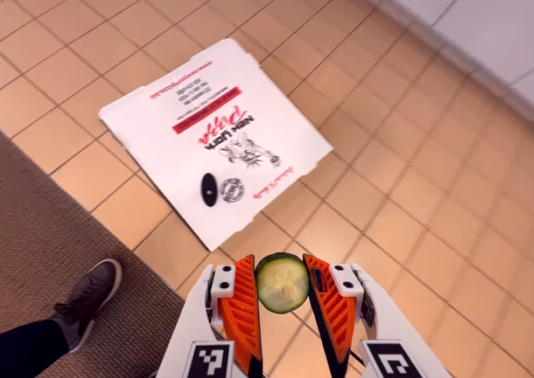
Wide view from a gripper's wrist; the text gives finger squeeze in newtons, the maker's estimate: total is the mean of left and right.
{"total": 7.7, "left": 7.5, "right": 7.9}